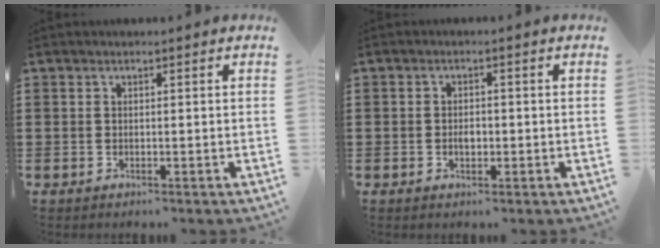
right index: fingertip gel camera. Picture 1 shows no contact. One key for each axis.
{"total": 1.7, "fx": -0.3, "fy": 1.0, "fz": 1.4, "tx": -0.027, "ty": 0.002, "tz": -0.005}